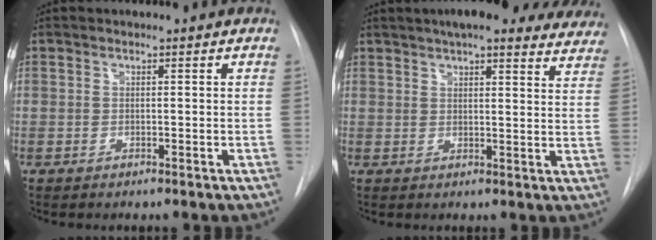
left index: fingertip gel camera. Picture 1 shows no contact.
{"total": 22.1, "force": [19.3, 4.8, 9.6], "torque": [-0.132, 0.007, 0.225]}